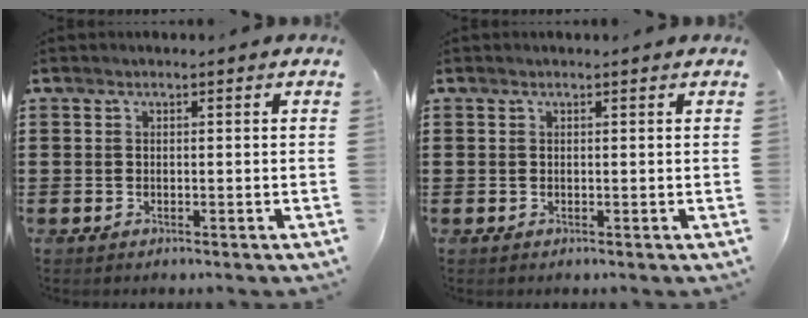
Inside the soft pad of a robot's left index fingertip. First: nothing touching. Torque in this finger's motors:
{"motor_torque": [0.12, -0.01, -0.02, -0.01]}